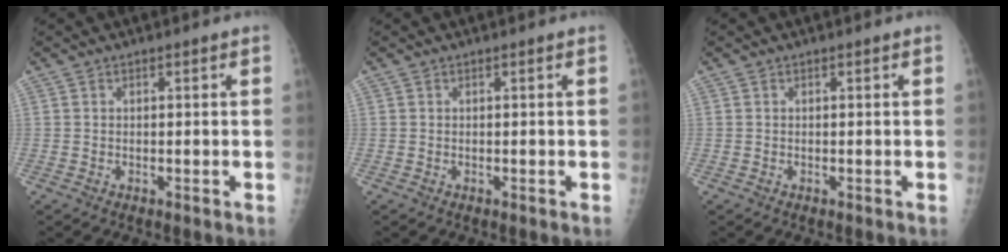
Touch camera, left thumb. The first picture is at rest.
{"total": 0.0}
{"total": 0.0}